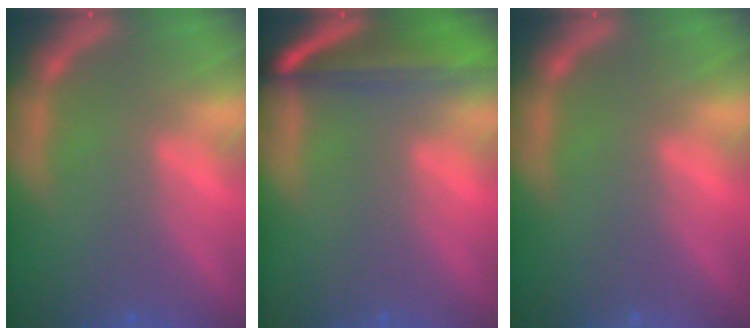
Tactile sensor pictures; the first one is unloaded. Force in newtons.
{"total": 8.1}
{"total": 0.9}